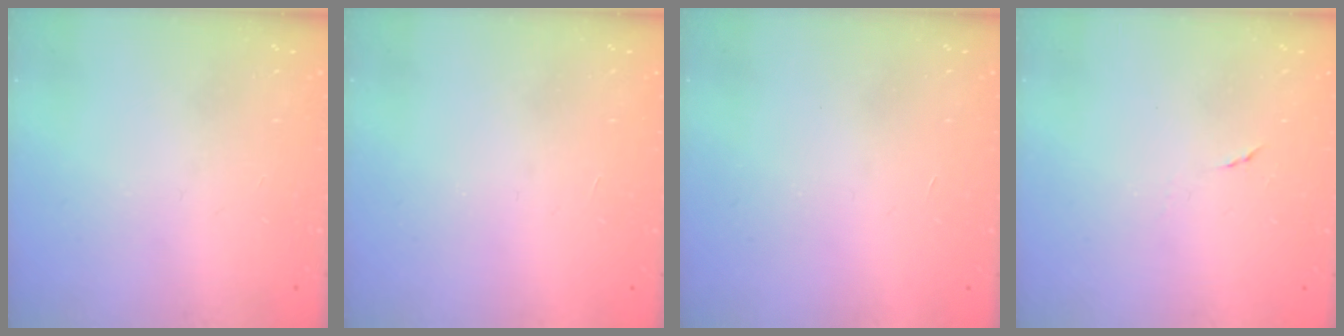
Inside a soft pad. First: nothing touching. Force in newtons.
{"total": 1.5, "press": 1.5, "slide": 0.1}
{"total": 1.7, "press": 1.7, "slide": 0.1}
{"total": 3.9, "press": 3.5, "slide": 1.6}